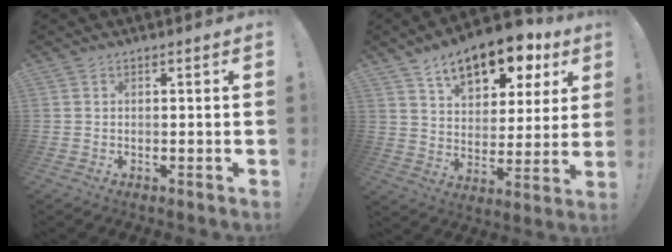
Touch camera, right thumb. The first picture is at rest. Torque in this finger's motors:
{"motor_torque": [1.51, 1.86, 0.72, 0.13, 0.09]}